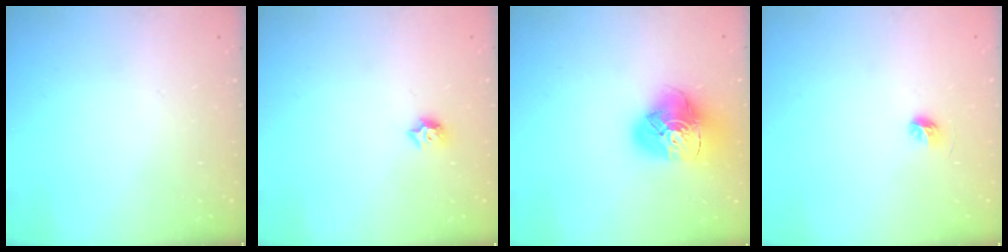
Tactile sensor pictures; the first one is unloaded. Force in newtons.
{"total": 6.3, "press": 6.3, "slide": 0.2}
{"total": 17.2, "press": 17.0, "slide": 1.9}
{"total": 4.5, "press": 4.3, "slide": 1.4}